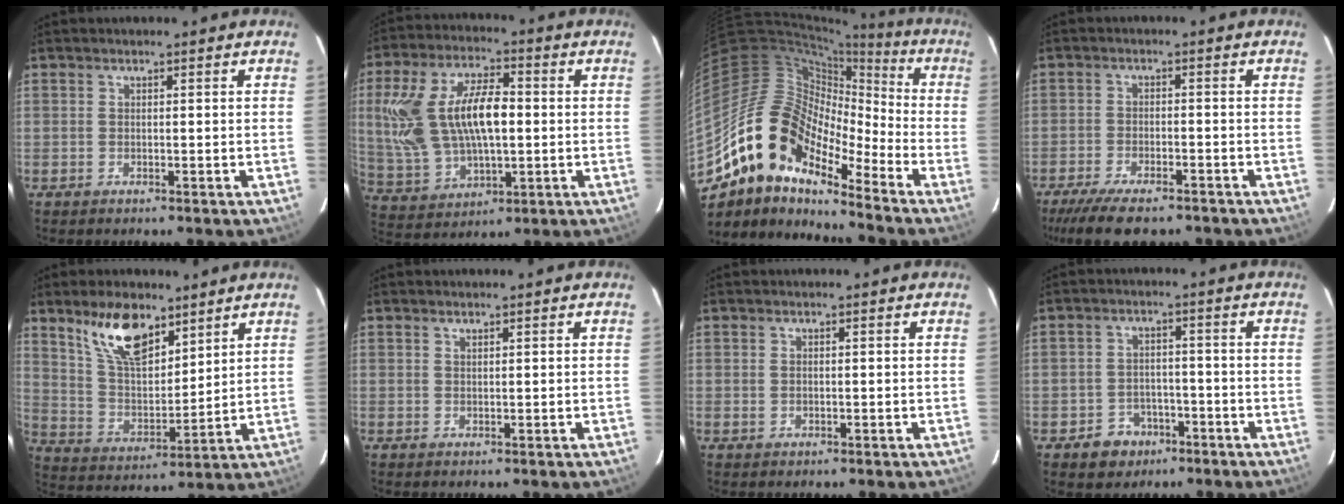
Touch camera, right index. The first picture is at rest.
{"total": 19.6, "force": [1.8, 10.5, 16.4], "torque": [-0.344, 0.015, 0.050]}
{"total": 17.4, "force": [-11.9, 8.1, 9.7], "torque": [-0.164, 0.000, -0.237]}
{"total": 11.7, "force": [-9.4, 3.5, 6.0], "torque": [-0.137, -0.028, -0.151]}
{"total": 13.5, "force": [8.9, 5.9, 8.3], "torque": [-0.150, 0.004, 0.176]}
{"total": 0.7, "force": [0.6, 0.1, 0.2], "torque": [-0.004, 0.001, 0.012]}
{"total": 0.6, "force": [0.1, 0.5, 0.4], "torque": [-0.006, 0.001, 0.004]}
{"total": 6.1, "force": [-3.4, 4.9, 1.2], "torque": [-0.040, 0.018, -0.038]}